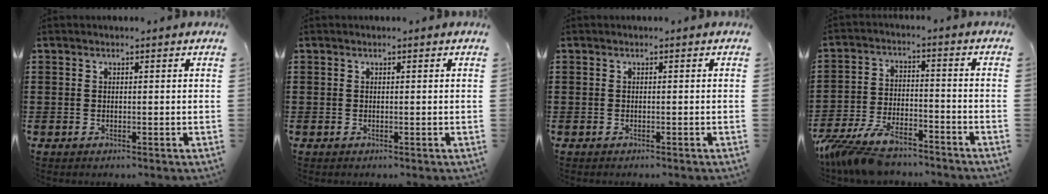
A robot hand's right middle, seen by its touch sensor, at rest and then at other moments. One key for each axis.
{"total": 0.0}
{"total": 0.0}
{"total": 9.1, "fx": -7.9, "fy": 2.2, "fz": 4.1, "tx": -0.100, "ty": 0.005, "tz": -0.155}